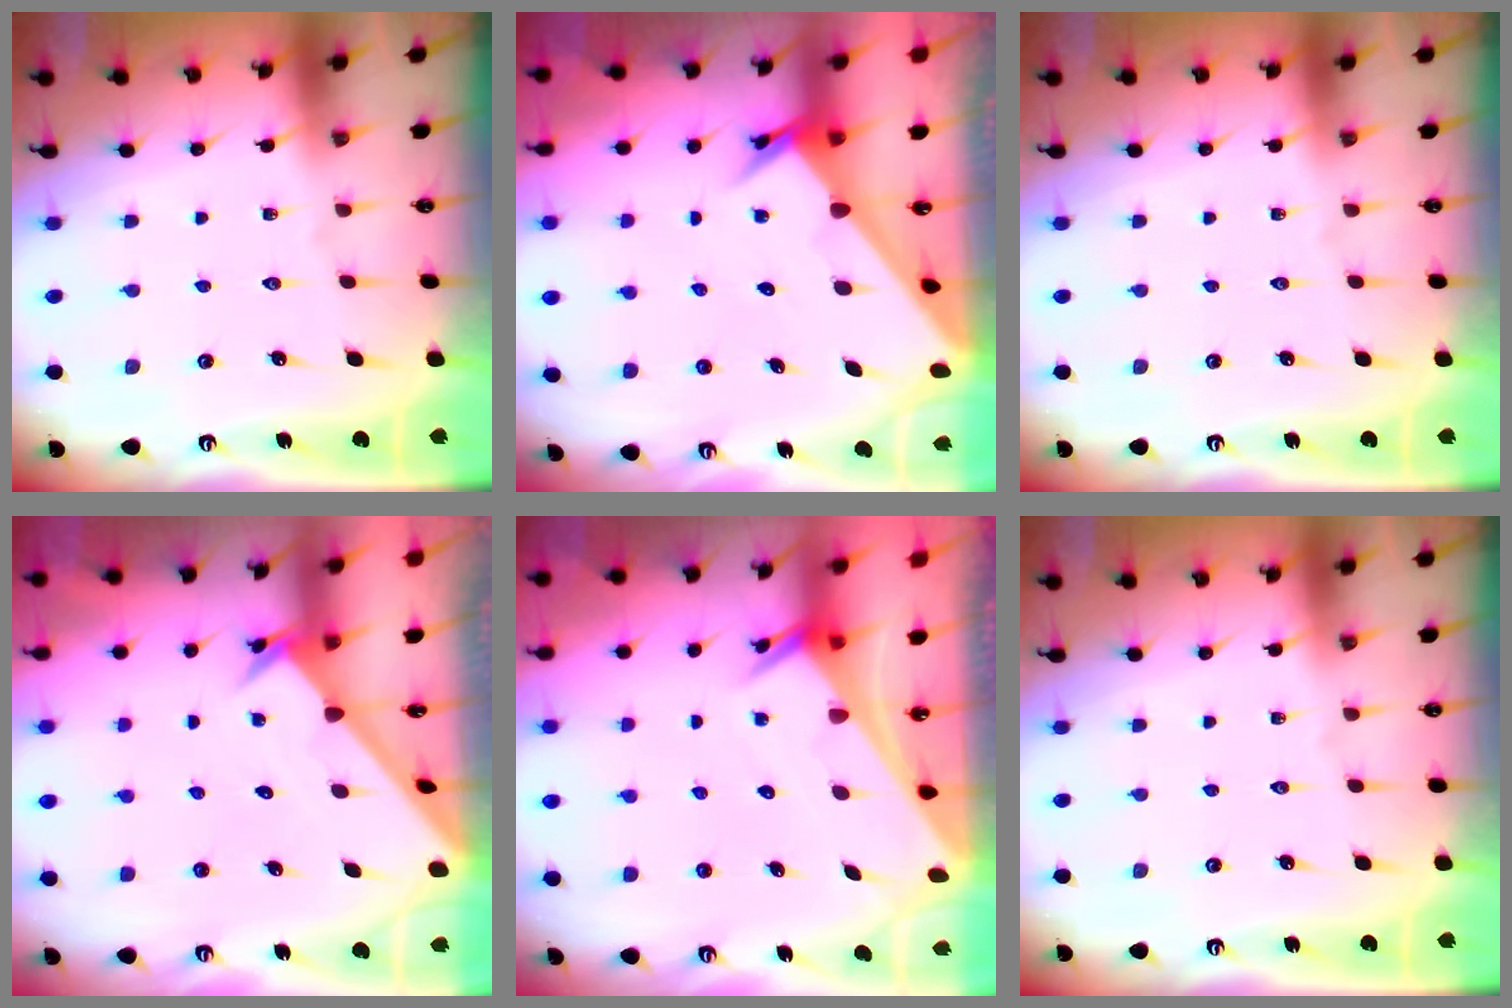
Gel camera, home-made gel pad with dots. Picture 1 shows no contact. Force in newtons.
{"total": 3.4, "press": 3.3, "slide": 0.3}
{"total": 0.0}
{"total": 2.5, "press": 2.5, "slide": 0.2}
{"total": 2.7, "press": 2.7, "slide": 0.1}
{"total": 0.0}